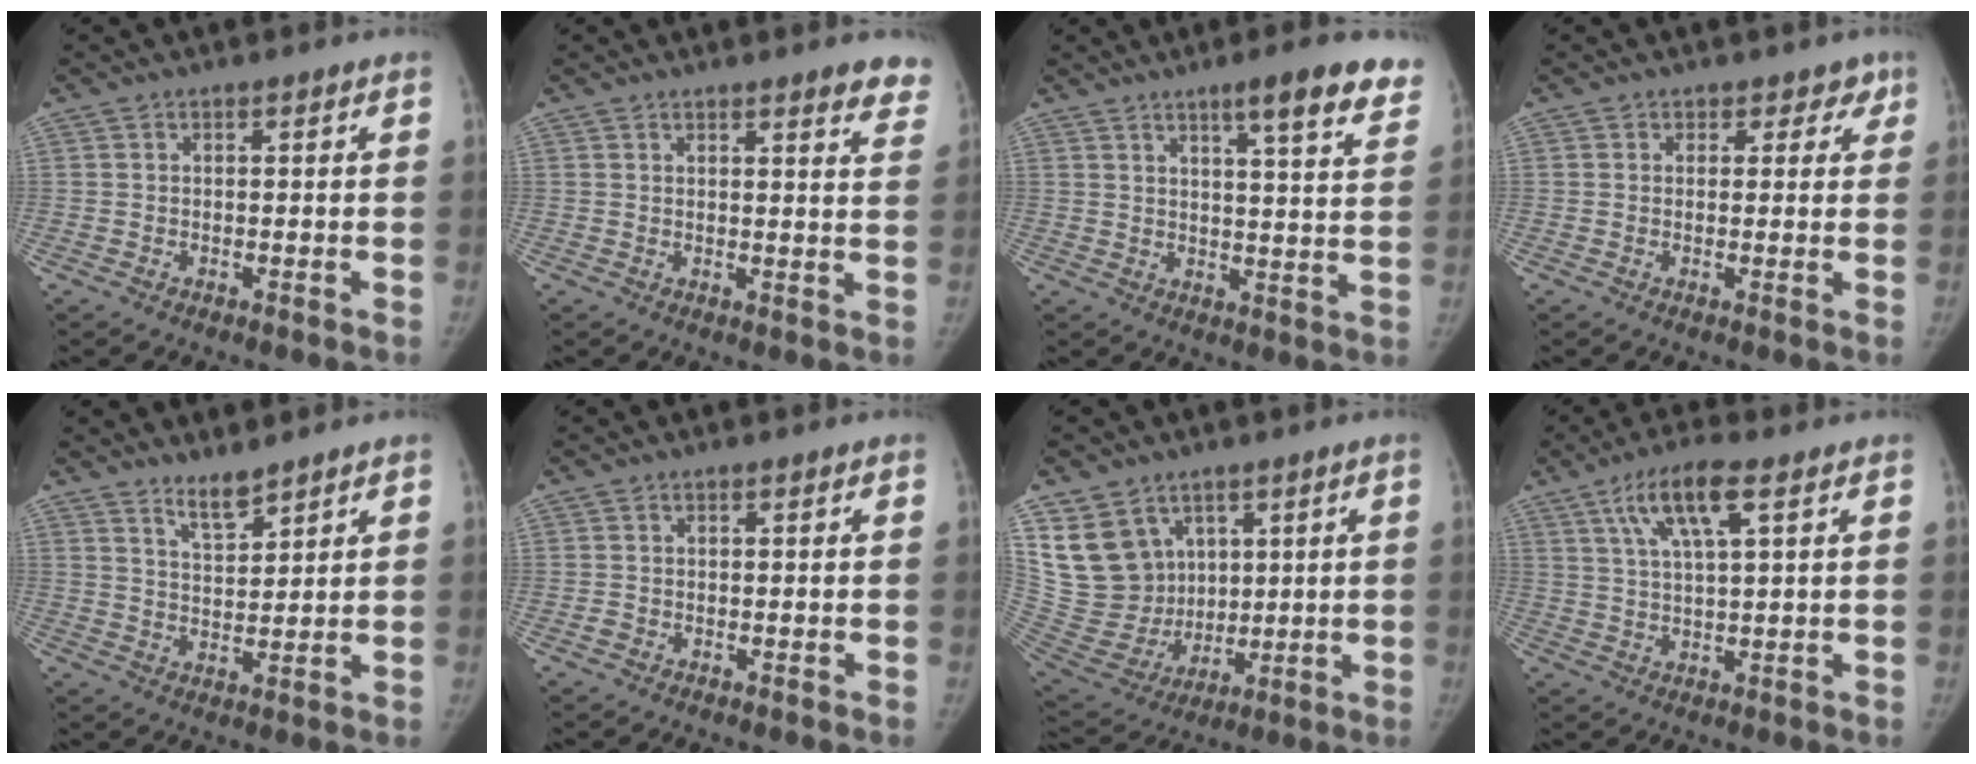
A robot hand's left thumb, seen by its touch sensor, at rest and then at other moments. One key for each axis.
{"total": 6.8, "fx": 5.7, "fy": 1.7, "fz": 3.4, "tx": -0.011, "ty": -0.028, "tz": 0.049}
{"total": 11.5, "fx": 8.0, "fy": 1.9, "fz": 8.1, "tx": -0.083, "ty": -0.041, "tz": 0.096}
{"total": 2.9, "fx": 1.6, "fy": 2.4, "fz": 0.4, "tx": 0.033, "ty": -0.004, "tz": 0.008}
{"total": 4.5, "fx": 3.9, "fy": 1.0, "fz": 1.9, "tx": -0.025, "ty": -0.036, "tz": 0.074}
{"total": 0.8, "fx": -0.3, "fy": 0.6, "fz": 0.3, "tx": -0.003, "ty": 0.000, "tz": -0.007}
{"total": 15.9, "fx": 7.1, "fy": 12.6, "fz": 6.4, "tx": -0.100, "ty": -0.017, "tz": 0.165}
{"total": 9.1, "fx": 4.3, "fy": 2.1, "fz": 7.8, "tx": -0.154, "ty": -0.004, "tz": 0.082}